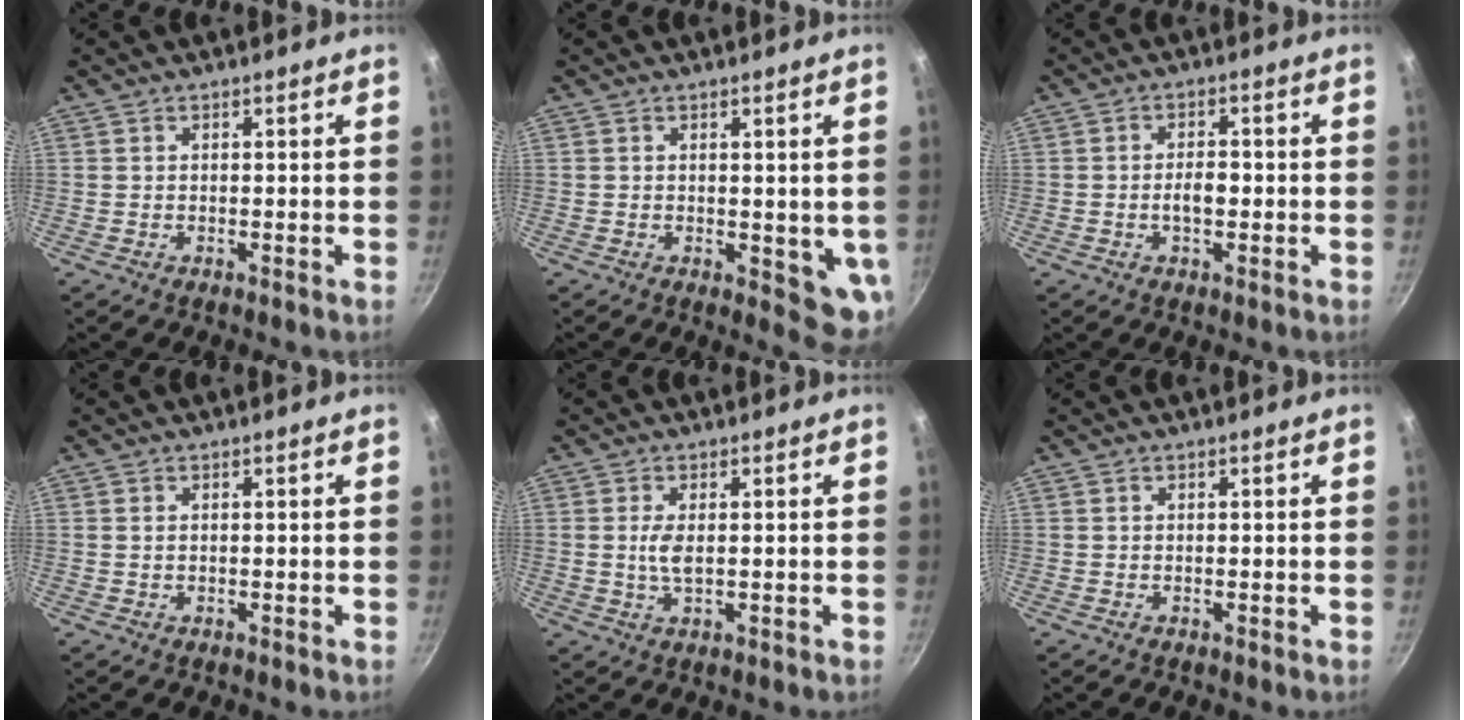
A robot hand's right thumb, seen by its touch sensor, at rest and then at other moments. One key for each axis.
{"total": 6.0, "fx": 0.4, "fy": 3.1, "fz": 5.2, "tx": -0.050, "ty": -0.015, "tz": 0.009}
{"total": 3.6, "fx": -0.7, "fy": 1.9, "fz": 3.0, "tx": -0.042, "ty": 0.013, "tz": -0.012}
{"total": 0.6, "fx": 0.1, "fy": 0.4, "fz": 0.4, "tx": -0.007, "ty": 0.002, "tz": 0.002}
{"total": 3.3, "fx": 0.3, "fy": 1.4, "fz": 3.0, "tx": -0.063, "ty": -0.002, "tz": 0.005}
{"total": 0.0}